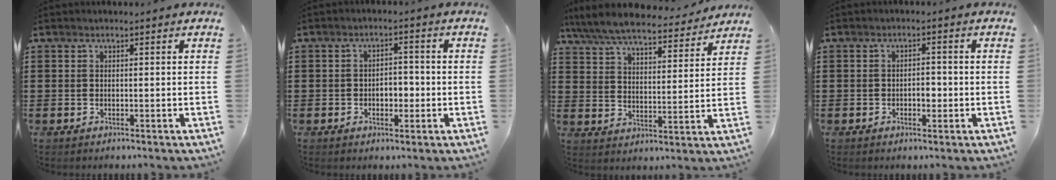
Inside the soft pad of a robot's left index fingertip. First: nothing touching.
{"total": 3.1, "force": [-0.9, 2.0, 2.2], "torque": [-0.039, 0.002, -0.022]}
{"total": 7.8, "force": [7.2, 0.9, 2.9], "torque": [-0.088, -0.041, 0.127]}
{"total": 2.4, "force": [-0.5, 1.3, 1.9], "torque": [-0.040, 0.004, -0.012]}